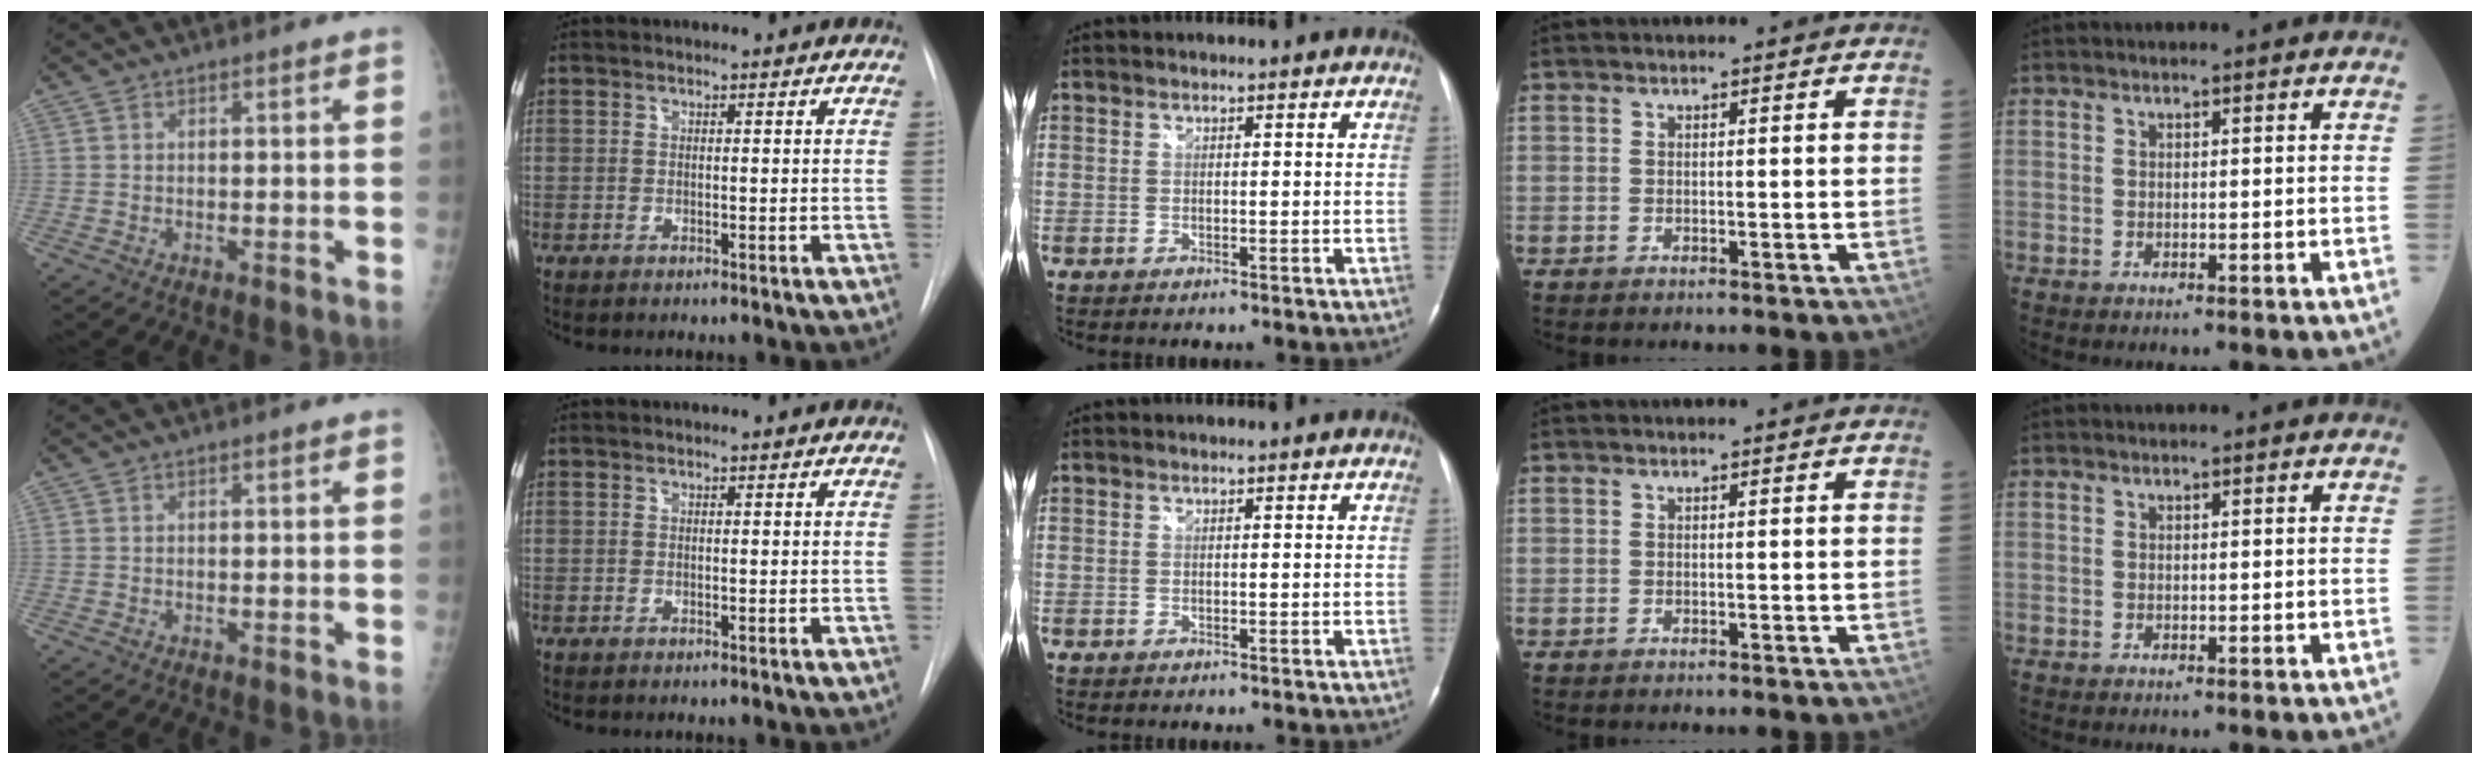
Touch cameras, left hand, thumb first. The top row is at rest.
{}